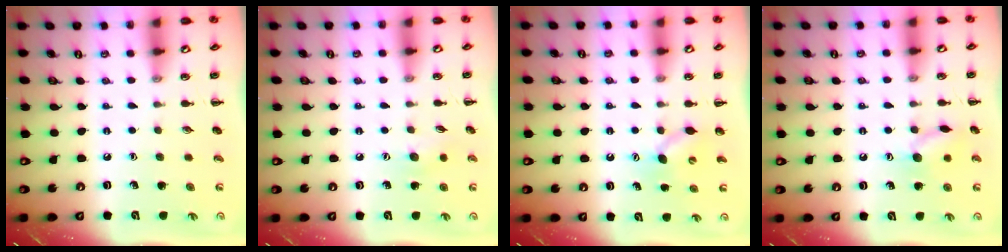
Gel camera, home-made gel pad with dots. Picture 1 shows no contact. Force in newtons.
{"total": 5.9, "press": 5.8, "slide": 1.1}
{"total": 6.1, "press": 5.9, "slide": 1.4}
{"total": 9.1, "press": 9.1, "slide": 0.4}